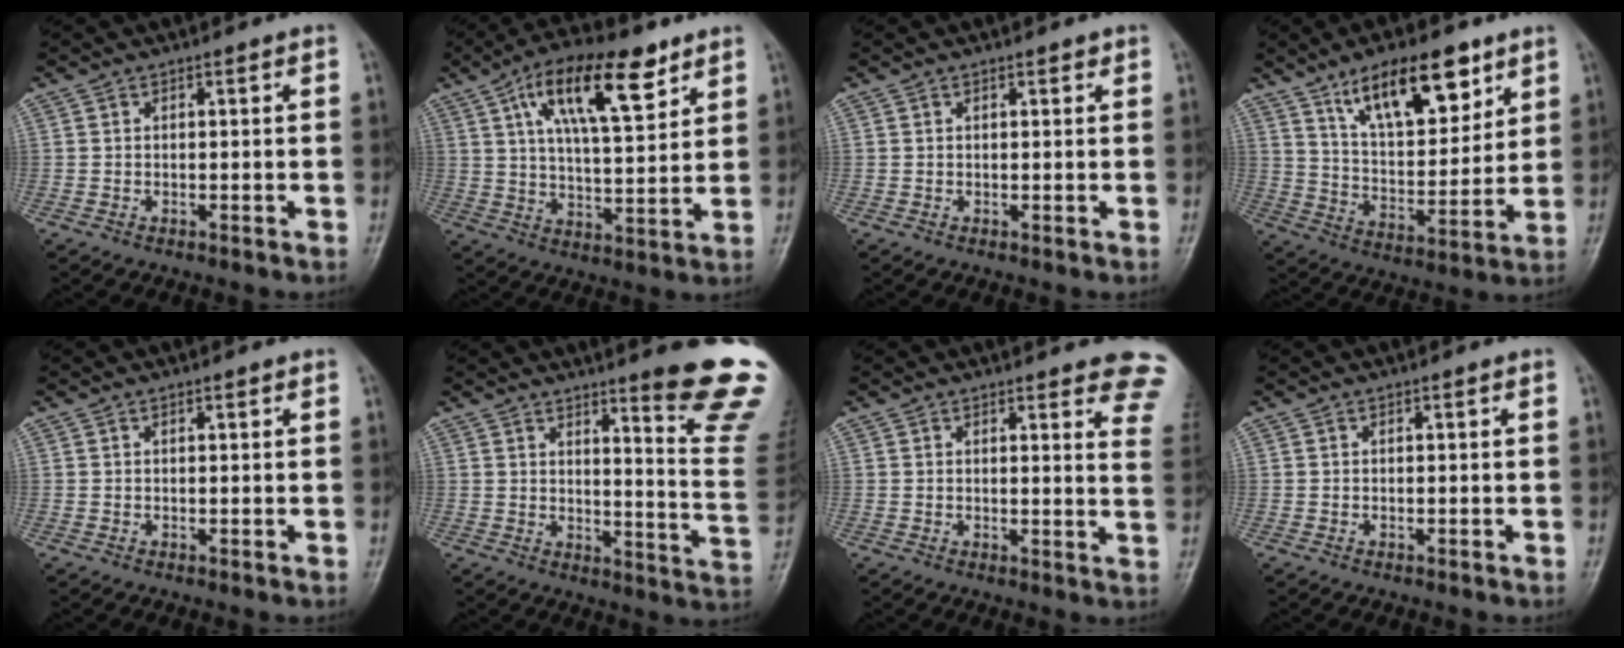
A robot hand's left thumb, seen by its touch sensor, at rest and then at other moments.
{"total": 17.0, "force": [8.6, 6.4, 13.1], "torque": [-0.189, -0.022, 0.144]}
{"total": 1.0, "force": [0.7, 0.5, 0.6], "torque": [-0.004, -0.002, 0.007]}
{"total": 17.0, "force": [10.2, 7.1, 11.6], "torque": [-0.147, -0.048, 0.179]}
{"total": 0.6, "force": [0.4, 0.3, 0.3], "torque": [-0.007, -0.002, 0.005]}
{"total": 16.6, "force": [12.1, 1.2, 11.3], "torque": [-0.112, -0.113, 0.147]}
{"total": 10.2, "force": [8.7, 2.5, 4.6], "torque": [-0.010, -0.043, 0.070]}
{"total": 0.0}